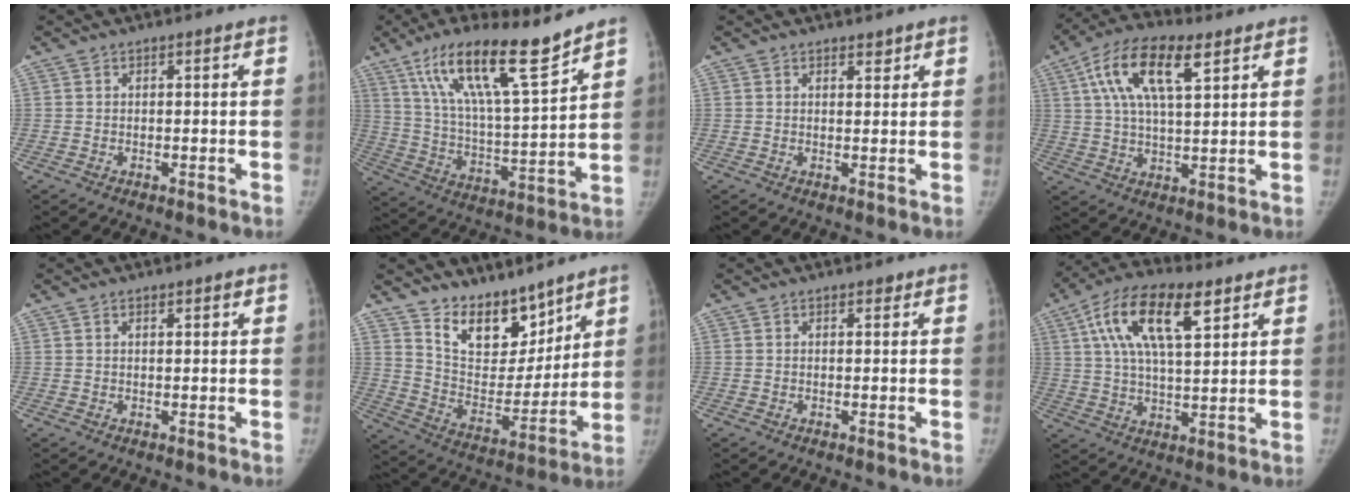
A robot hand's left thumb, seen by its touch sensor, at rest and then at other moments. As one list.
[{"total": 18.3, "force": [12.5, 3.3, 12.9], "torque": [-0.205, -0.062, 0.226]}, {"total": 1.7, "force": [1.3, 0.8, 0.7], "torque": [0.002, -0.009, 0.018]}, {"total": 14.5, "force": [6.2, 5.8, 11.8], "torque": [-0.211, 0.001, 0.106]}, {"total": 1.5, "force": [0.9, 0.5, 1.2], "torque": [-0.013, -0.002, 0.012]}, {"total": 14.7, "force": [11.2, 7.5, 6.0], "torque": [-0.048, -0.081, 0.208]}, {"total": 0.7, "force": [0.5, 0.4, 0.3], "torque": [0.000, -0.003, 0.005]}, {"total": 16.4, "force": [7.1, 6.7, 13.2], "torque": [-0.228, -0.002, 0.123]}]